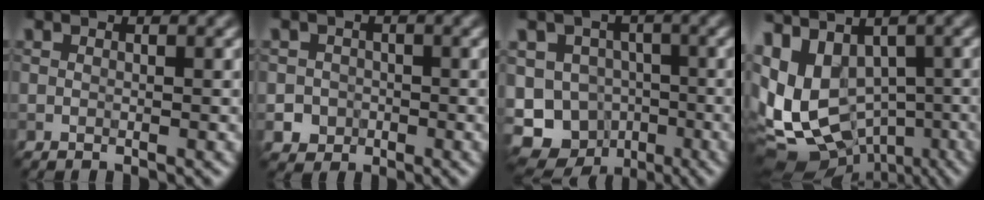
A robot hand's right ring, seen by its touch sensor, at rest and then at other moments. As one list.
[{"total": 1.7, "force": [-1.1, 1.0, -0.8], "torque": [0.022, 0.000, -0.006]}, {"total": 10.6, "force": [-6.0, 8.4, 2.2], "torque": [-0.049, -0.030, -0.084]}, {"total": 11.0, "force": [-1.7, 8.4, 7.0], "torque": [-0.149, -0.013, 0.028]}]